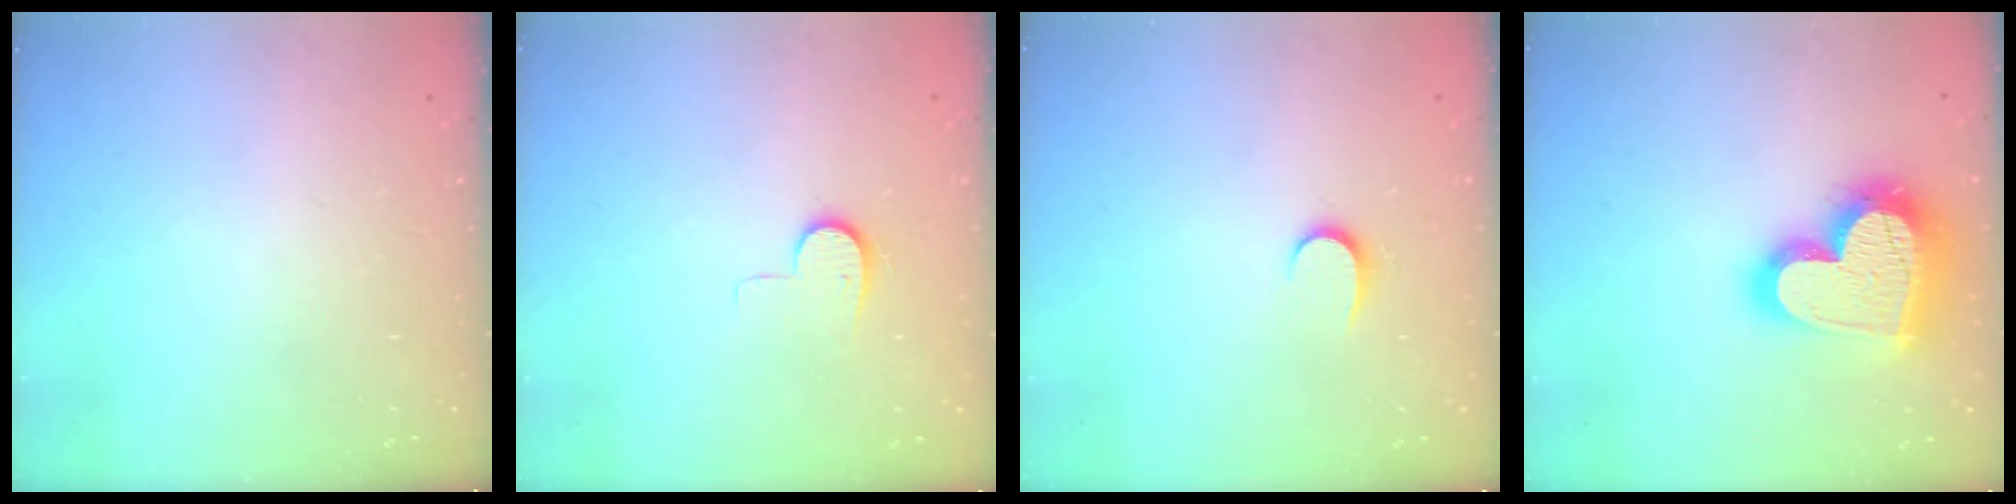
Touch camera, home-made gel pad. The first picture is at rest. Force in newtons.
{"total": 7.1, "press": 7.1, "slide": 0.7}
{"total": 5.2, "press": 5.2, "slide": 0.5}
{"total": 25.1, "press": 25.0, "slide": 2.2}